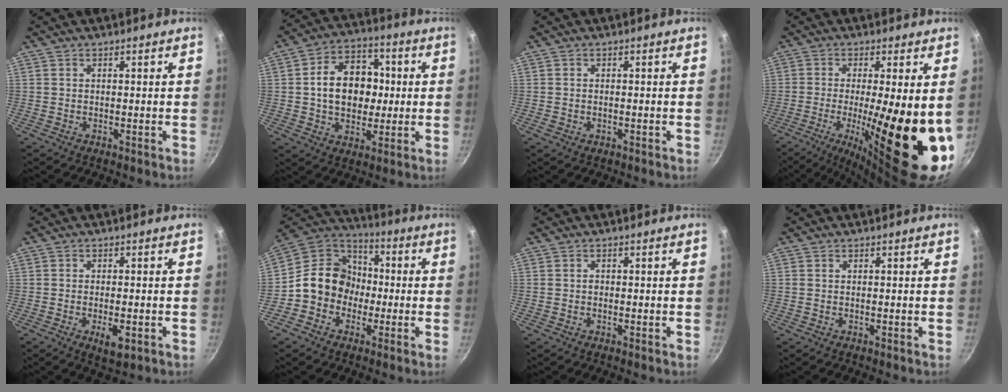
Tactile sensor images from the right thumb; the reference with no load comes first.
{"total": 14.5, "force": [0.8, 11.0, 9.4], "torque": [-0.111, 0.022, 0.007]}
{"total": 0.8, "force": [-0.3, 0.5, 0.6], "torque": [-0.008, 0.003, -0.006]}
{"total": 21.8, "force": [-3.2, 5.2, 20.9], "torque": [-0.305, -0.030, -0.041]}
{"total": 4.5, "force": [-1.6, 1.7, 3.9], "torque": [-0.060, 0.002, -0.021]}
{"total": 13.0, "force": [-1.9, 11.4, 6.0], "torque": [-0.054, 0.047, -0.055]}
{"total": 0.6, "force": [-0.1, 0.5, 0.3], "torque": [-0.004, 0.004, -0.002]}
{"total": 0.0}